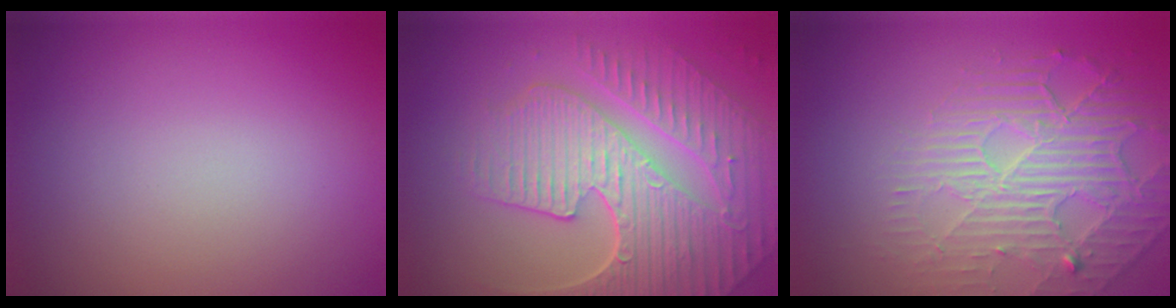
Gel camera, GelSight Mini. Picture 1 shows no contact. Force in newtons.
{"total": 9.3, "press": 6.2, "slide": 6.9}
{"total": 4.4, "press": 4.0, "slide": 1.7}